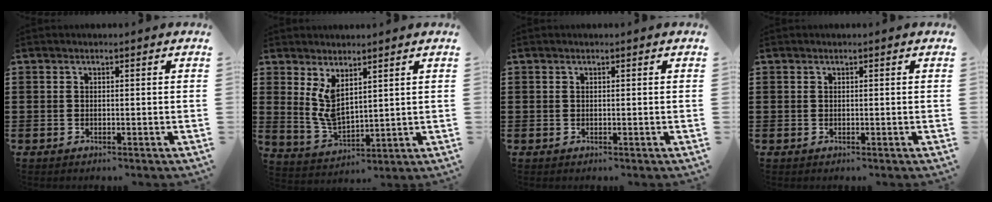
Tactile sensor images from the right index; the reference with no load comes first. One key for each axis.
{"total": 5.5, "fx": 2.6, "fy": 2.6, "fz": 4.1, "tx": -0.095, "ty": -0.008, "tz": 0.047}
{"total": 0.0}
{"total": 0.0}